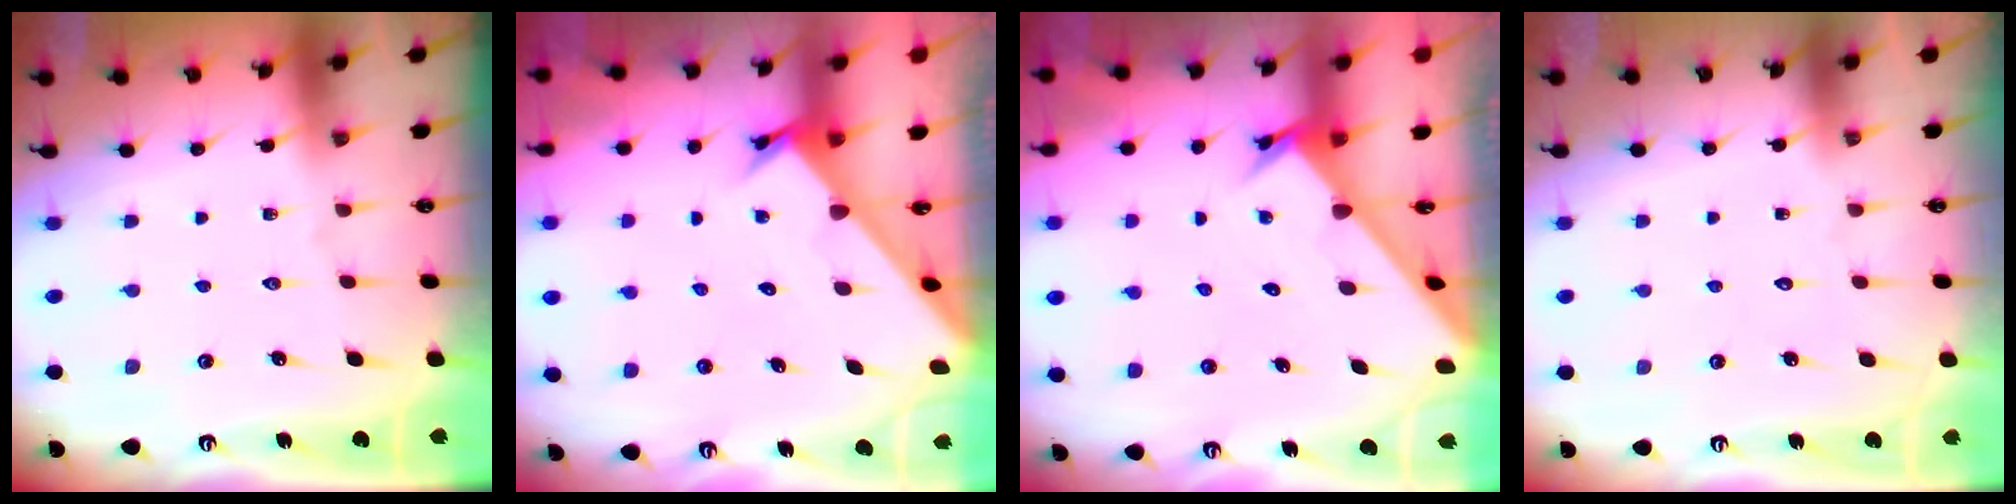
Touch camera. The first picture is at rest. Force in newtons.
{"total": 2.2, "press": 2.2, "slide": 0.2}
{"total": 2.7, "press": 2.7, "slide": 0.3}
{"total": 1.7, "press": 1.7, "slide": 0.1}